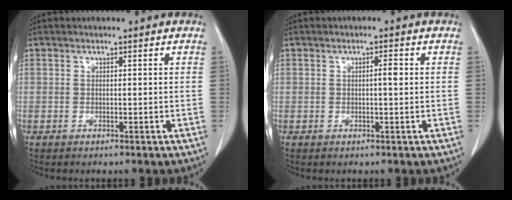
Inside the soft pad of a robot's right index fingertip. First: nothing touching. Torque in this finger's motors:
{"motor_torque": [0.10, -0.02, 0.02, 0.02]}